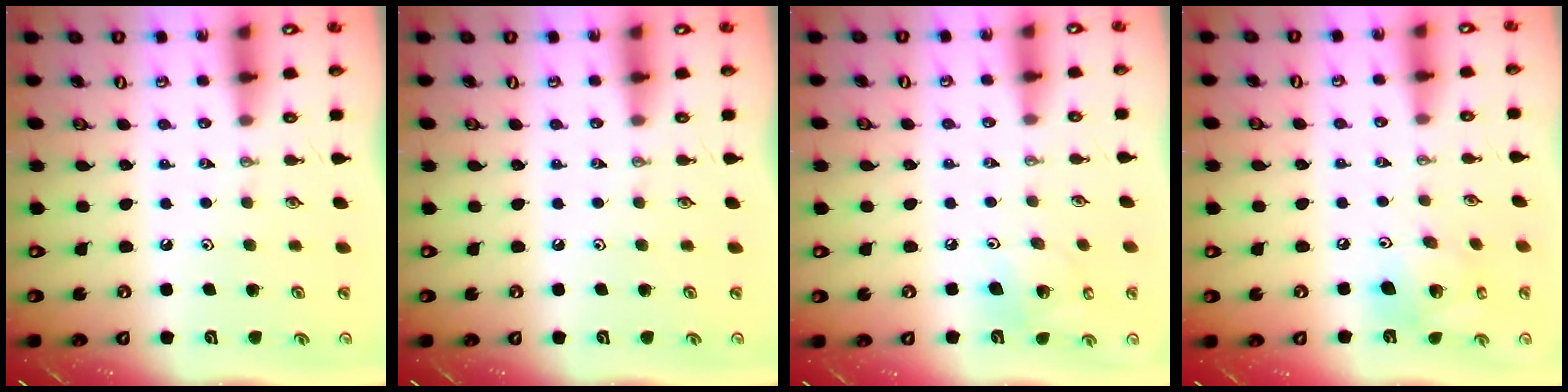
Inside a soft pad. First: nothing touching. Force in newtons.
{"total": 0.0}
{"total": 9.3, "press": 9.2, "slide": 1.6}
{"total": 14.1, "press": 13.9, "slide": 2.1}